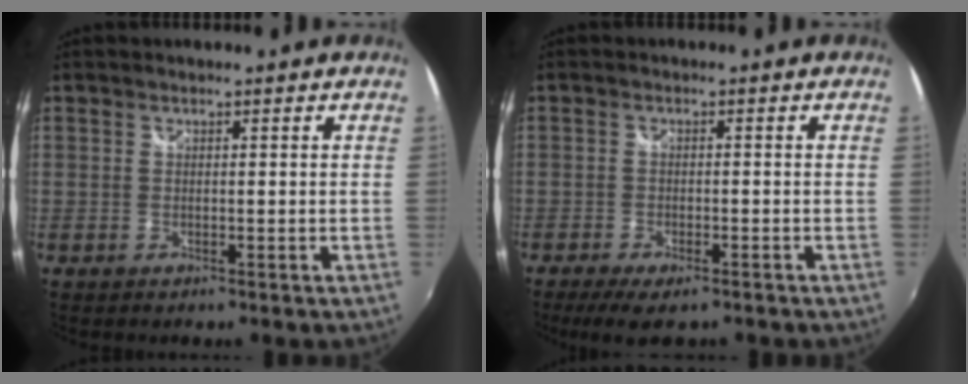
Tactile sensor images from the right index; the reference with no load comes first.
{"total": 7.4, "force": [-5.5, 2.4, 4.3], "torque": [-0.103, -0.027, -0.092]}